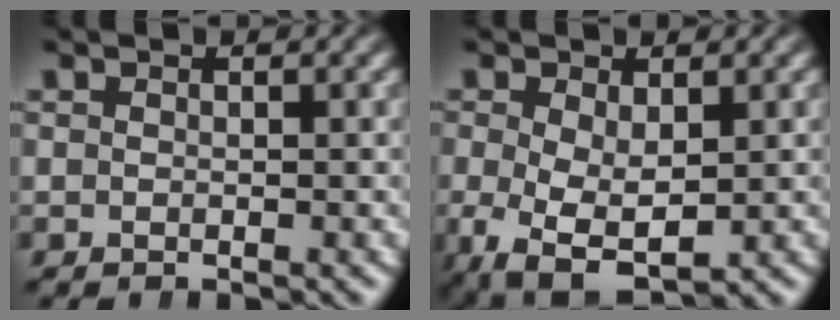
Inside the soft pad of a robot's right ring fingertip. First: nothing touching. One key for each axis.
{"total": 7.2, "fx": -3.5, "fy": 4.4, "fz": 4.6, "tx": -0.106, "ty": -0.064, "tz": -0.027}